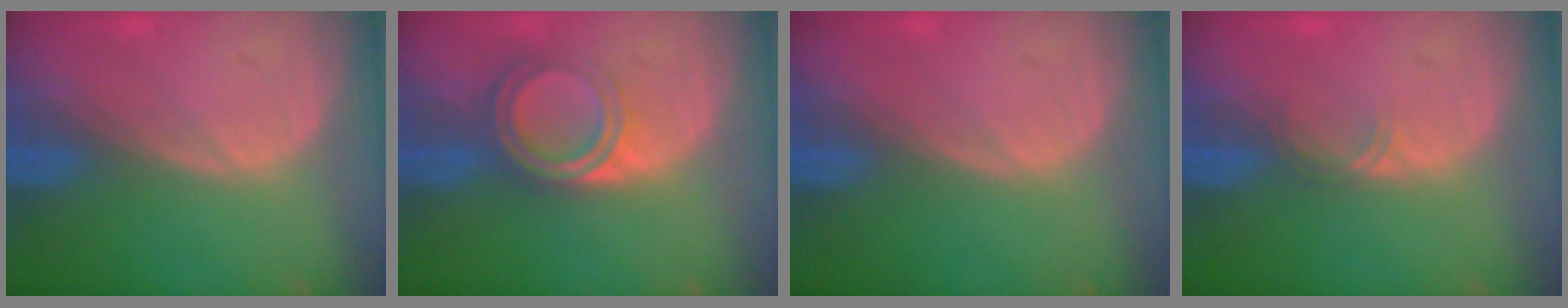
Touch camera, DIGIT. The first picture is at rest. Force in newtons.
{"total": 5.8, "press": 5.0, "slide": 2.8}
{"total": 0.0}
{"total": 1.4, "press": 1.4, "slide": 0.2}